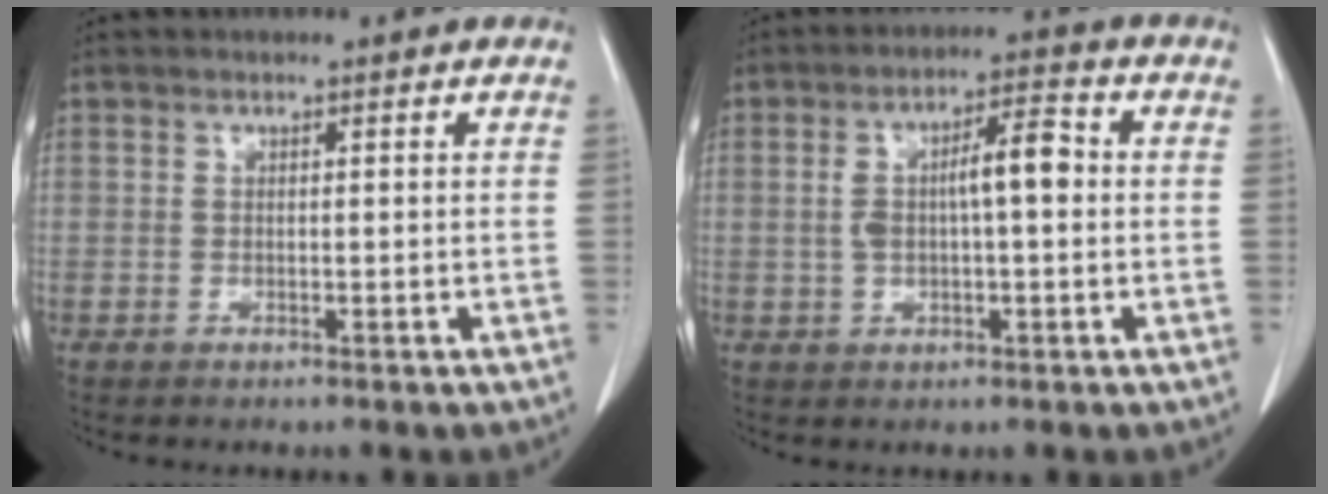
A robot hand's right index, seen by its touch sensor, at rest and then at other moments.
{"total": 7.3, "force": [0.4, 2.0, 7.0], "torque": [-0.132, 0.025, 0.008]}